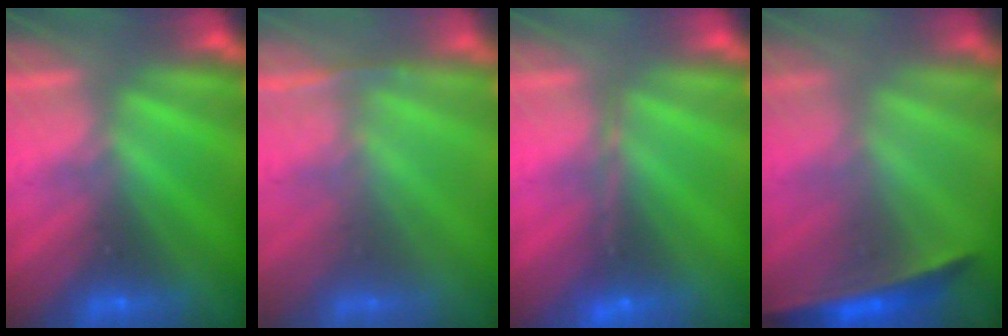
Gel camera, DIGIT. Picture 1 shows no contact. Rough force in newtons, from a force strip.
{"total": 1.1}
{"total": 1.7}
{"total": 1.5}